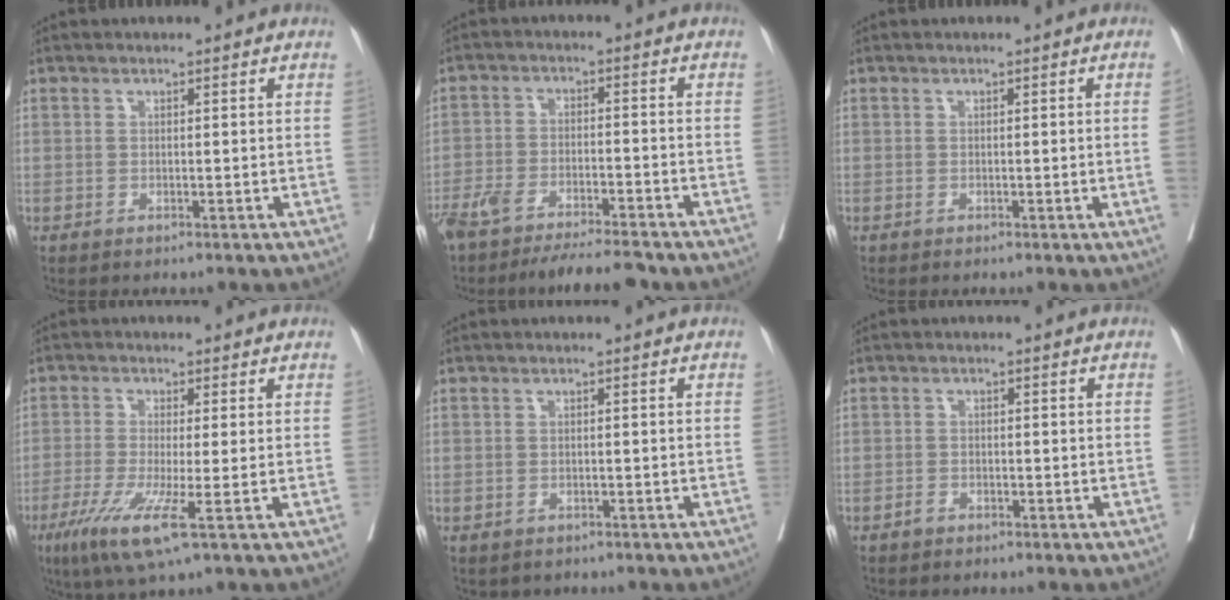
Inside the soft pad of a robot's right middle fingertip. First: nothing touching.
{"total": 12.5, "force": [-10.9, 1.6, 5.9], "torque": [-0.092, -0.006, -0.170]}
{"total": 1.6, "force": [-0.2, -0.7, 1.4], "torque": [-0.018, -0.002, 0.000]}
{"total": 7.3, "force": [-3.2, 0.0, 6.5], "torque": [-0.126, -0.023, -0.058]}
{"total": 1.8, "force": [-1.3, 1.2, 0.4], "torque": [-0.005, 0.001, -0.015]}
{"total": 1.0, "force": [-0.8, 0.6, 0.2], "torque": [-0.003, 0.004, -0.015]}